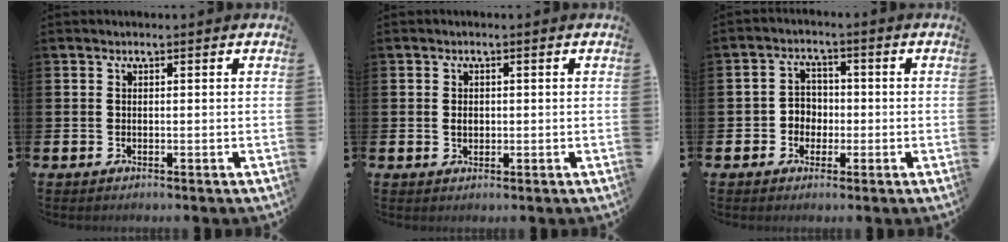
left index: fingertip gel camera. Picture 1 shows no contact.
{"total": 1.3, "force": [0.1, 1.0, 0.8], "torque": [-0.004, 0.003, -0.003]}
{"total": 3.2, "force": [-0.8, 3.0, 1.0], "torque": [-0.023, 0.003, -0.023]}